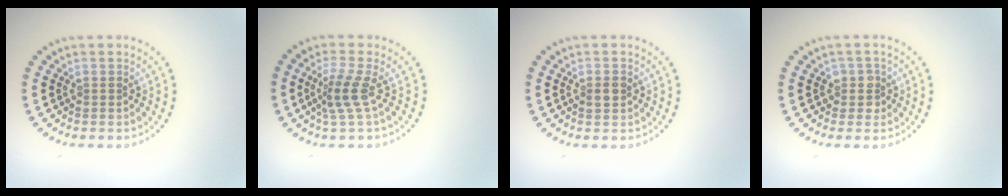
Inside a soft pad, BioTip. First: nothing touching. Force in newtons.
{"total": 2.6, "press": 1.9, "slide": 1.8}
{"total": 1.0, "press": 1.0, "slide": 0.1}
{"total": 1.6, "press": 1.4, "slide": 0.7}